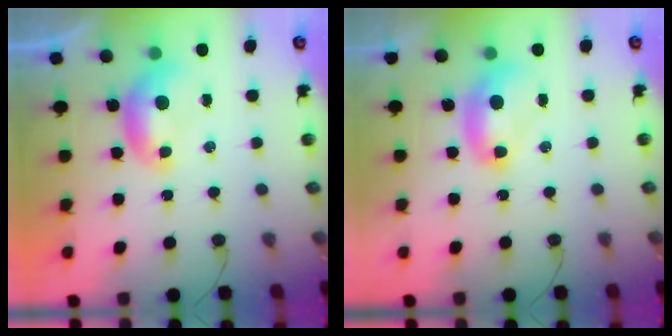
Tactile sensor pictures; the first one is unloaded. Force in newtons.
{"total": 2.7, "press": 2.7, "slide": 0.1}